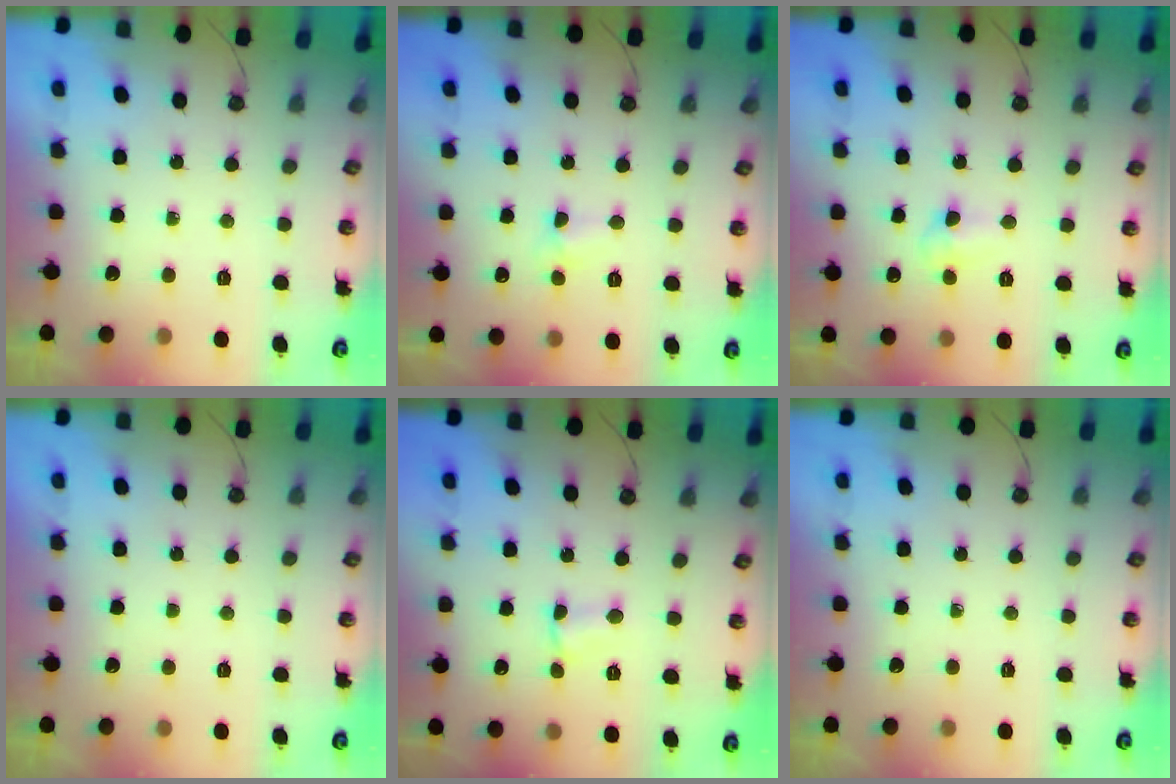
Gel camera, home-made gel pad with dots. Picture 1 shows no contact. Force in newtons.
{"total": 3.9, "press": 3.9, "slide": 0.5}
{"total": 3.5, "press": 3.4, "slide": 0.8}
{"total": 0.0}
{"total": 1.9, "press": 1.9, "slide": 0.3}
{"total": 0.0}